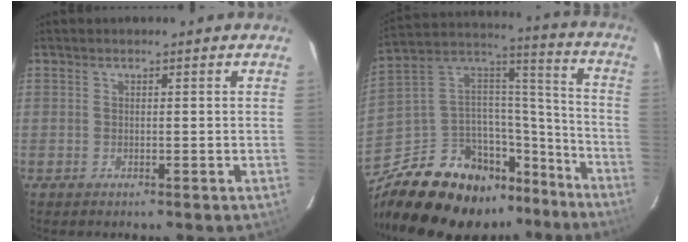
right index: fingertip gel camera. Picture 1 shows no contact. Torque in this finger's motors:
{"motor_torque": [0.59, -0.62, 0.06, -0.21]}